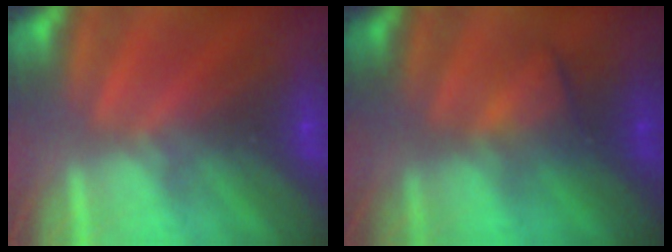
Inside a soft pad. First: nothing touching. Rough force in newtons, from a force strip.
{"total": 2.0}